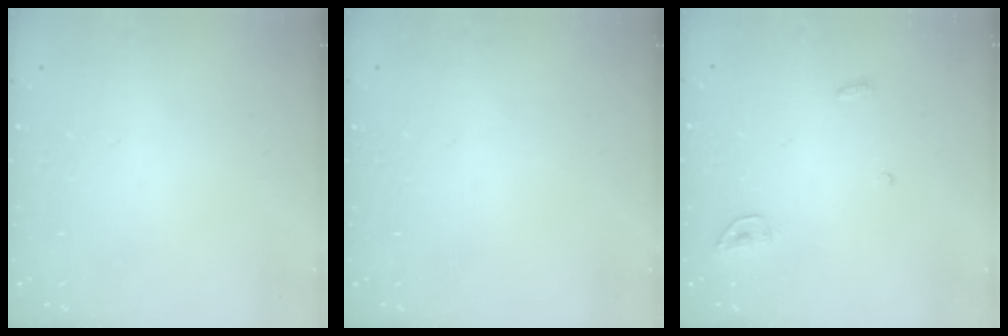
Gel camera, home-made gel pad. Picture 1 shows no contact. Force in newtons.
{"total": 0.0}
{"total": 3.4, "press": 3.4, "slide": 0.3}